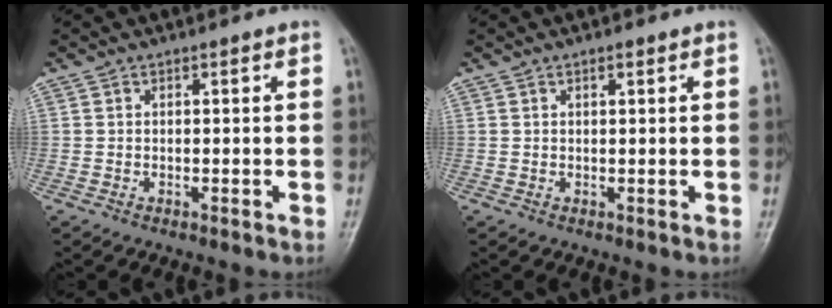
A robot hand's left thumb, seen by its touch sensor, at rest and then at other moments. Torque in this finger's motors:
{"motor_torque": [-0.23, -0.15, 0.00, -0.08, -0.03]}